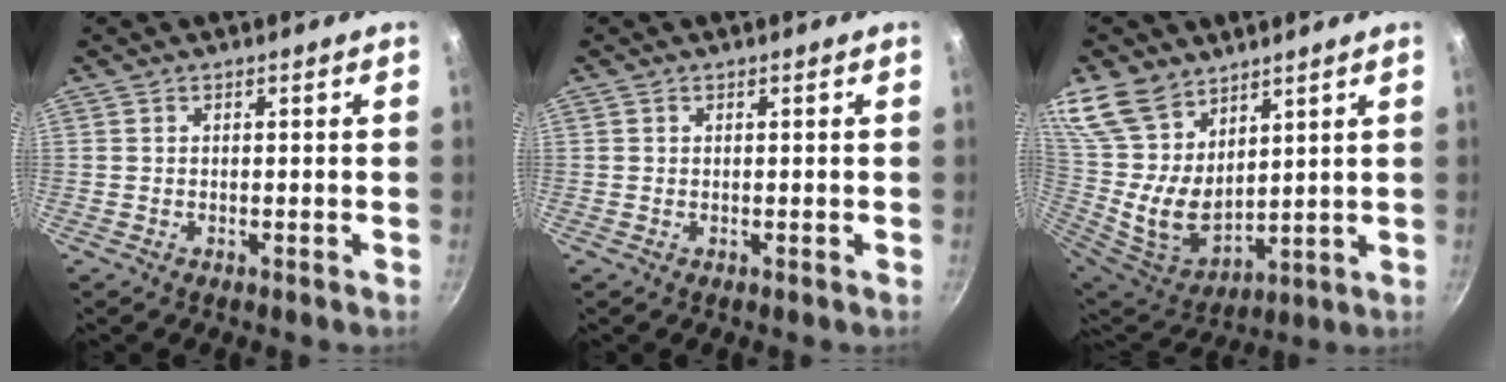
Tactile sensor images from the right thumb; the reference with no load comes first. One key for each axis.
{"total": 0.0}
{"total": 18.2, "fx": 11.2, "fy": 11.0, "fz": 9.2, "tx": -0.189, "ty": -0.051, "tz": 0.240}